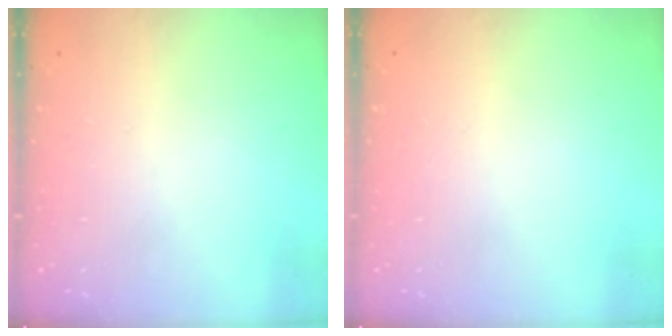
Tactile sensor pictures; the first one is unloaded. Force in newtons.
{"total": 0.0}